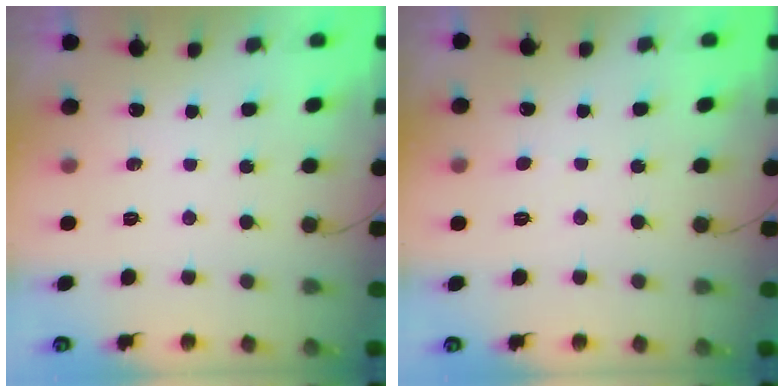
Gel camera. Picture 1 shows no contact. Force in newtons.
{"total": 2.4, "press": 2.4, "slide": 0.2}